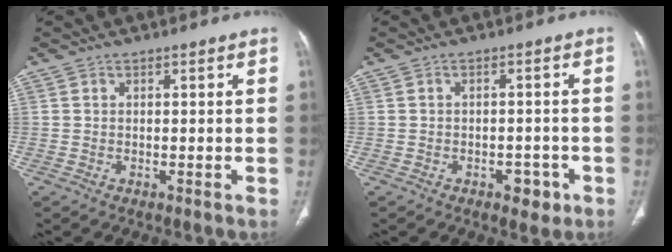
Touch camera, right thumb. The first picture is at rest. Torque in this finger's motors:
{"motor_torque": [0.62, 0.27, -0.27, 0.14, 0.08]}